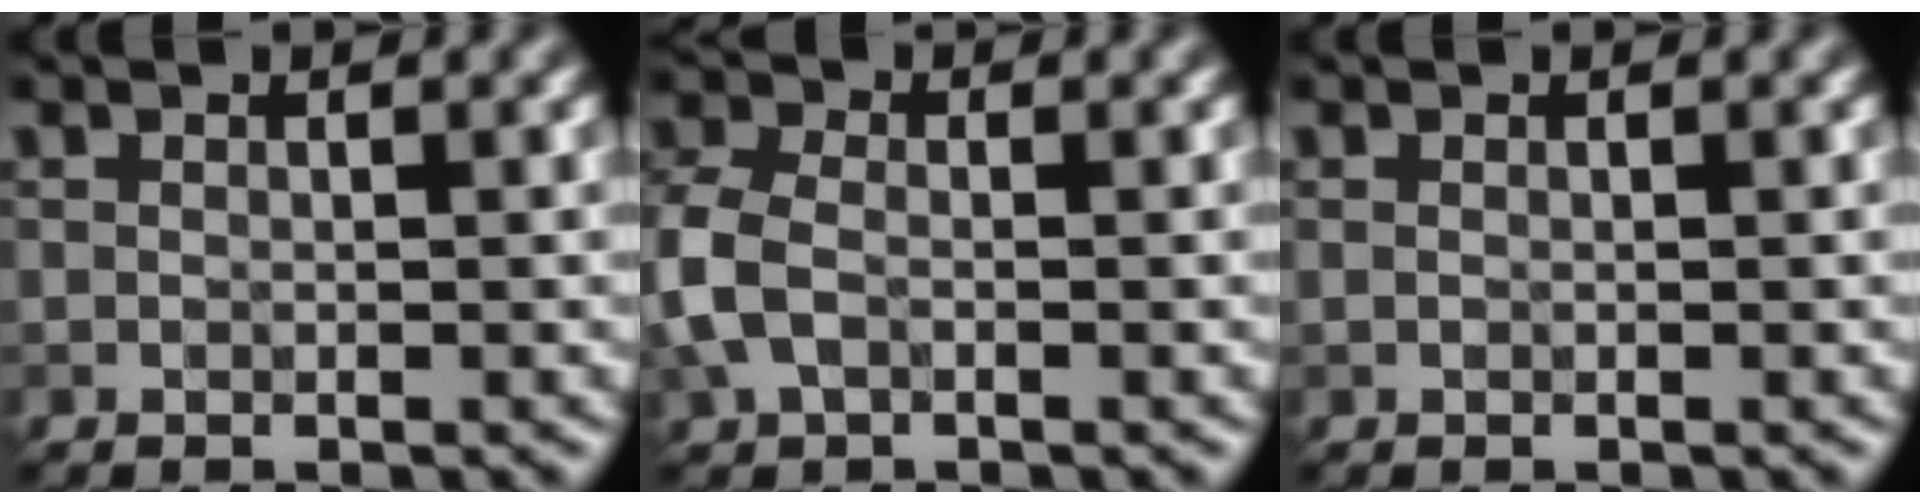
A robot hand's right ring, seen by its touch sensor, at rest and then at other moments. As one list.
[{"total": 3.8, "force": [-0.9, 2.6, 2.6], "torque": [-0.072, 0.005, -0.031]}, {"total": 0.0}]